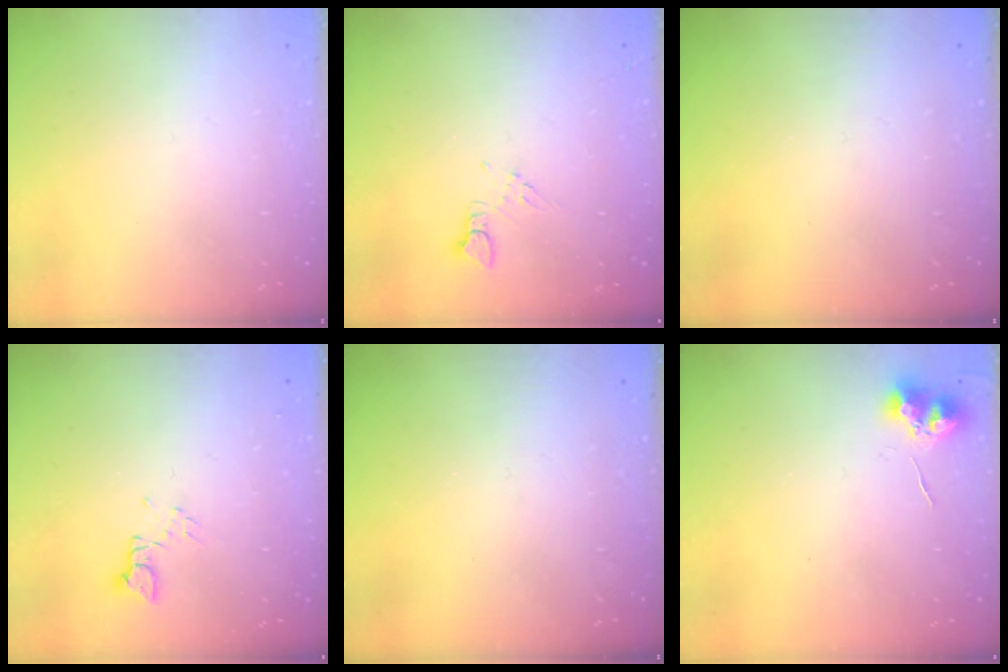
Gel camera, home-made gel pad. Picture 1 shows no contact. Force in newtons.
{"total": 3.9, "press": 3.9, "slide": 0.5}
{"total": 0.0}
{"total": 2.1, "press": 2.1, "slide": 0.3}
{"total": 0.0}
{"total": 9.0, "press": 9.0, "slide": 0.6}